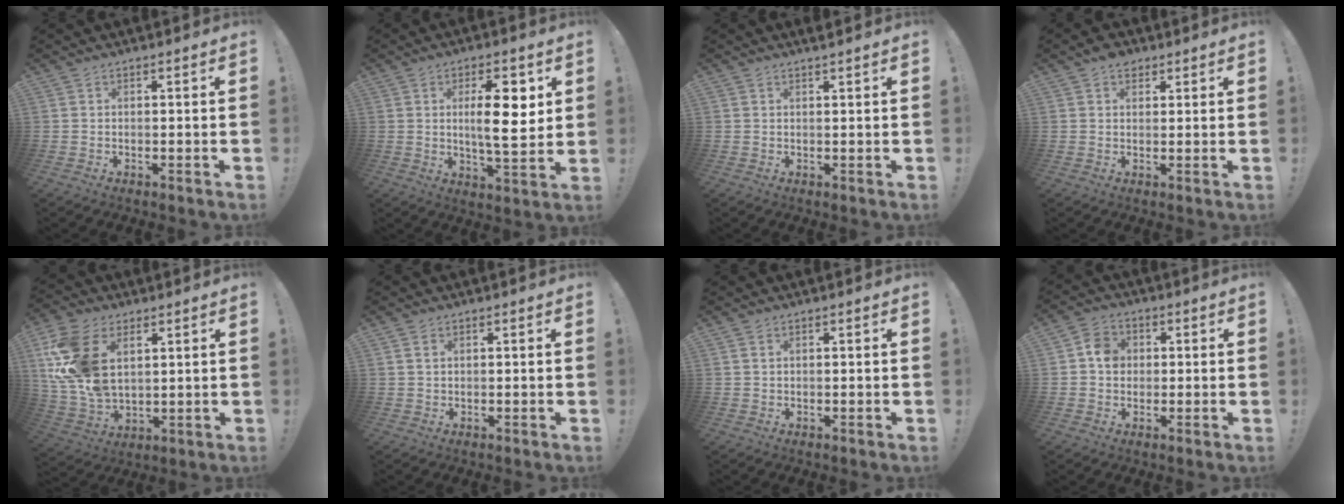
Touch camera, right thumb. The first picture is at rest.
{"total": 12.2, "force": [2.7, 3.8, 11.2], "torque": [-0.157, -0.007, 0.037]}
{"total": 1.1, "force": [1.0, -0.3, 0.5], "torque": [-0.001, -0.004, 0.016]}
{"total": 4.1, "force": [2.6, 2.8, 1.4], "torque": [-0.013, -0.009, 0.047]}
{"total": 17.7, "force": [5.9, 11.5, 12.1], "torque": [-0.249, -0.025, 0.109]}
{"total": 1.2, "force": [0.7, 0.6, 0.7], "torque": [-0.008, -0.003, 0.012]}
{"total": 0.9, "force": [0.6, 0.3, 0.6], "torque": [-0.004, -0.003, 0.009]}
{"total": 6.6, "force": [0.5, 5.7, 3.3], "torque": [-0.037, 0.009, 0.010]}